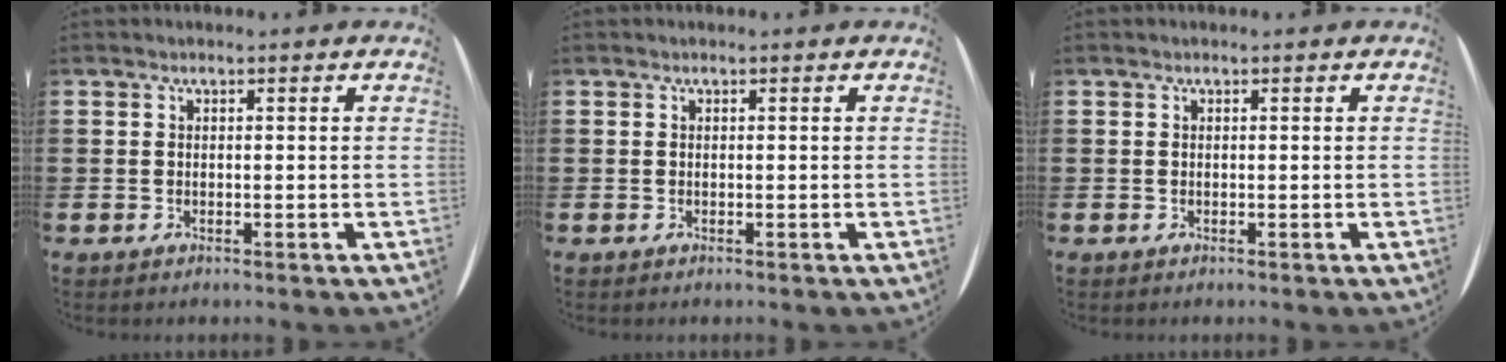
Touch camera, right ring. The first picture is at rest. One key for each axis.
{"total": 0.0}
{"total": 0.0}